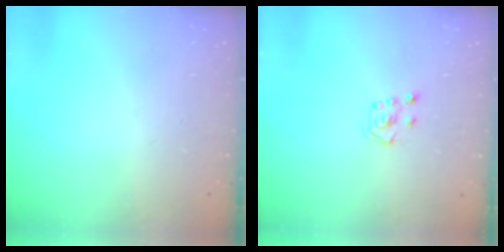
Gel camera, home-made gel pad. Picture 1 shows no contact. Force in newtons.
{"total": 5.1, "press": 5.1, "slide": 0.5}